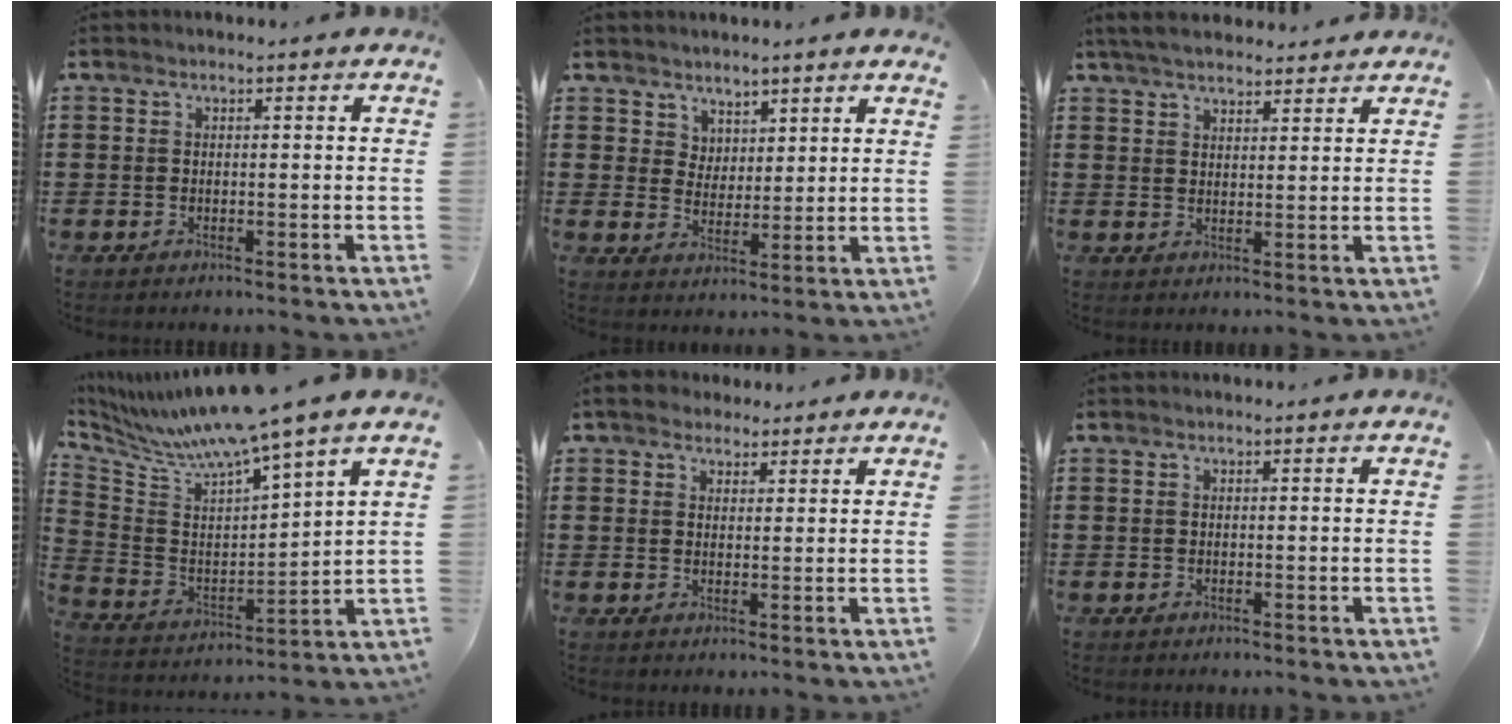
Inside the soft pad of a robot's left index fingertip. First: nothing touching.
{"total": 4.0, "force": [3.3, 2.3, -0.4], "torque": [-0.010, -0.001, 0.064]}
{"total": 4.5, "force": [4.2, 0.9, 1.3], "torque": [-0.038, -0.004, 0.079]}
{"total": 7.3, "force": [6.2, -0.6, 3.8], "torque": [-0.103, -0.052, 0.096]}
{"total": 3.4, "force": [2.8, 1.8, 0.6], "torque": [-0.023, 0.006, 0.052]}
{"total": 0.0}